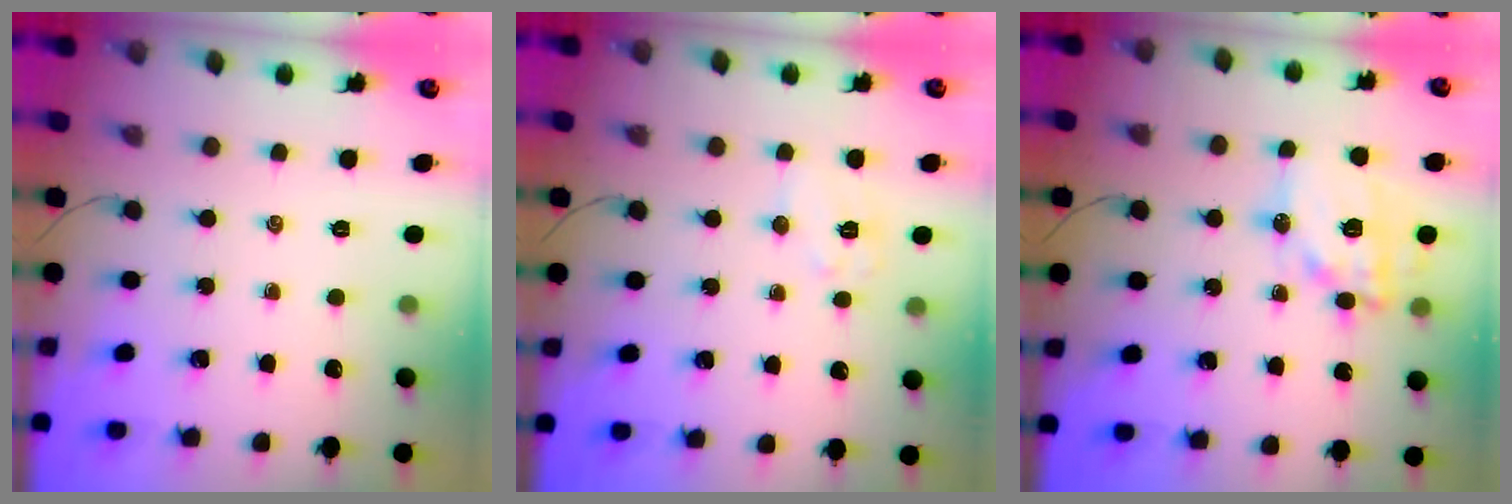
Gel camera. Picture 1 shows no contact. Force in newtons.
{"total": 6.6, "press": 6.5, "slide": 0.7}
{"total": 15.3, "press": 15.1, "slide": 2.4}